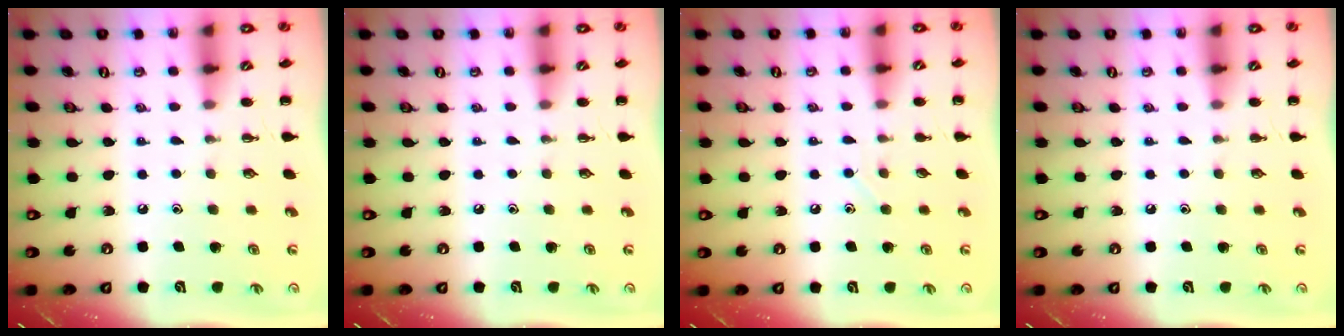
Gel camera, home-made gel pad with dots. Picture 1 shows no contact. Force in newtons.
{"total": 0.0}
{"total": 3.0, "press": 2.8, "slide": 1.0}
{"total": 0.0}